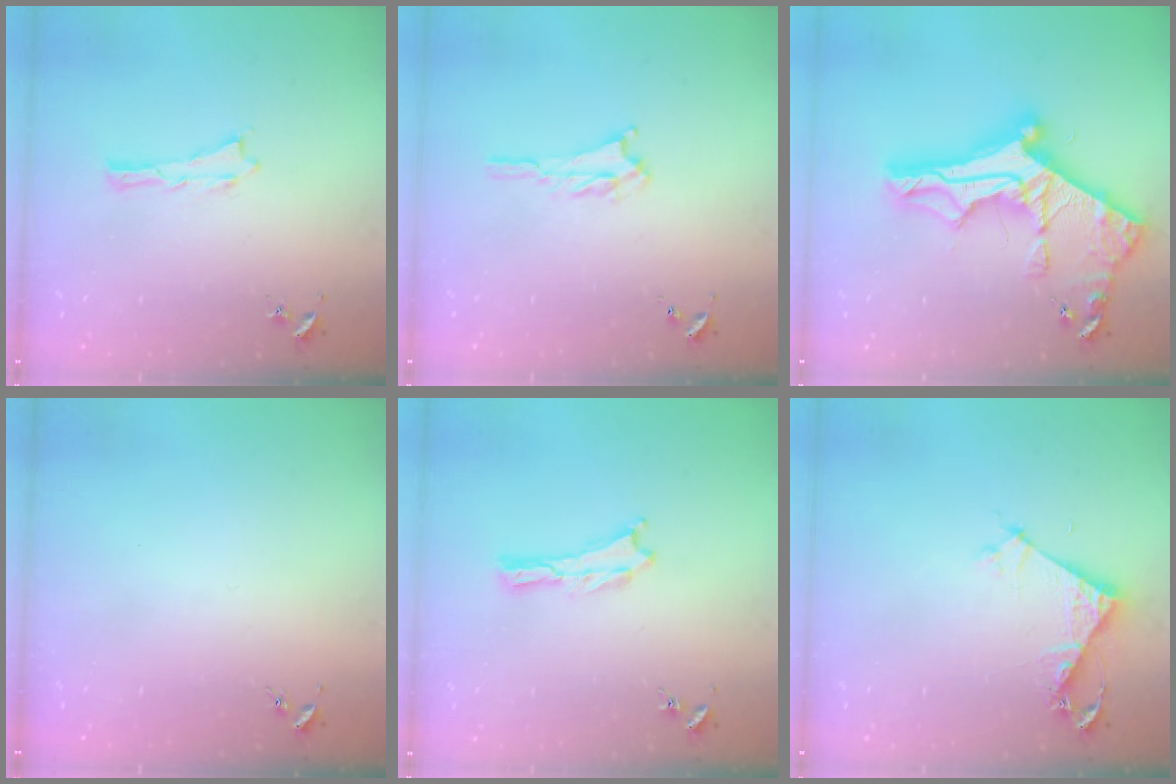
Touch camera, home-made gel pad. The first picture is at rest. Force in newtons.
{"total": 1.7, "press": 1.6, "slide": 0.3}
{"total": 12.4, "press": 12.3, "slide": 1.4}
{"total": 0.0}
{"total": 0.0}
{"total": 4.0, "press": 4.0, "slide": 0.3}